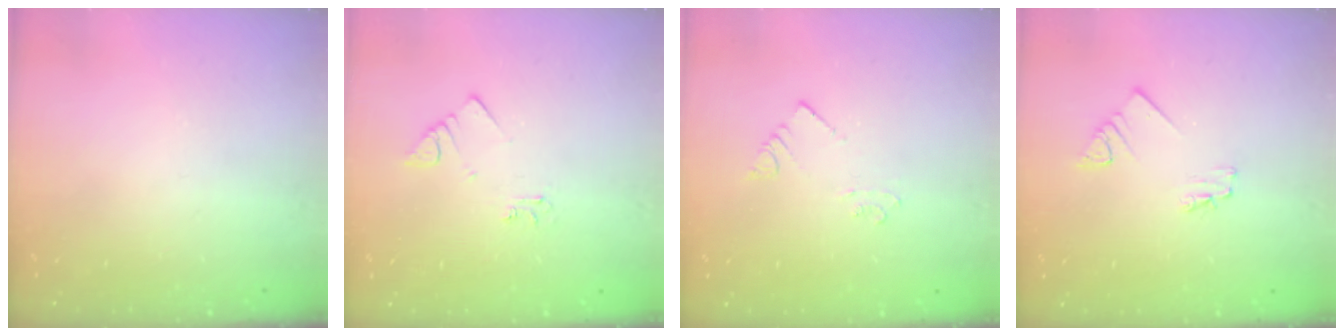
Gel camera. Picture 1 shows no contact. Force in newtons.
{"total": 3.6, "press": 3.6, "slide": 0.3}
{"total": 2.2, "press": 2.2, "slide": 0.1}
{"total": 2.1, "press": 2.1, "slide": 0.2}